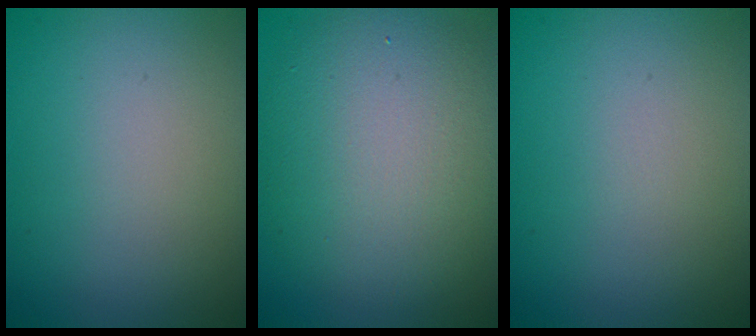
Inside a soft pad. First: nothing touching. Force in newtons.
{"total": 8.6, "press": 8.6, "slide": 0.6}
{"total": 0.0}